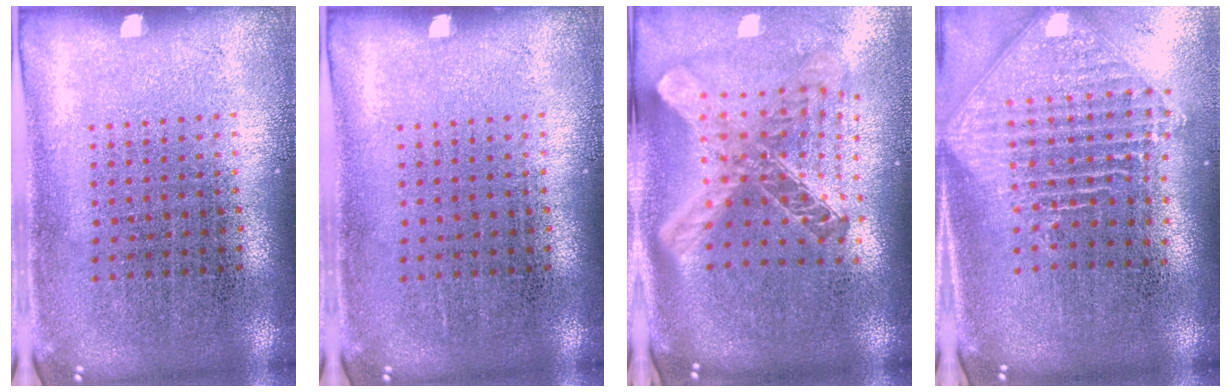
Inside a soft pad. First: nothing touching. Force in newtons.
{"total": 0.0}
{"total": 2.7, "press": 2.0, "slide": 1.9}
{"total": 2.4, "press": 1.8, "slide": 1.6}